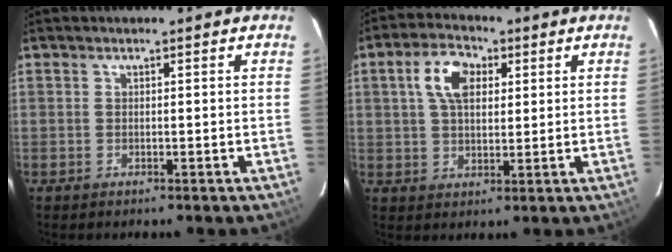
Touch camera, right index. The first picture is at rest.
{"total": 7.8, "force": [2.5, 4.6, 5.8], "torque": [-0.110, 0.022, 0.044]}